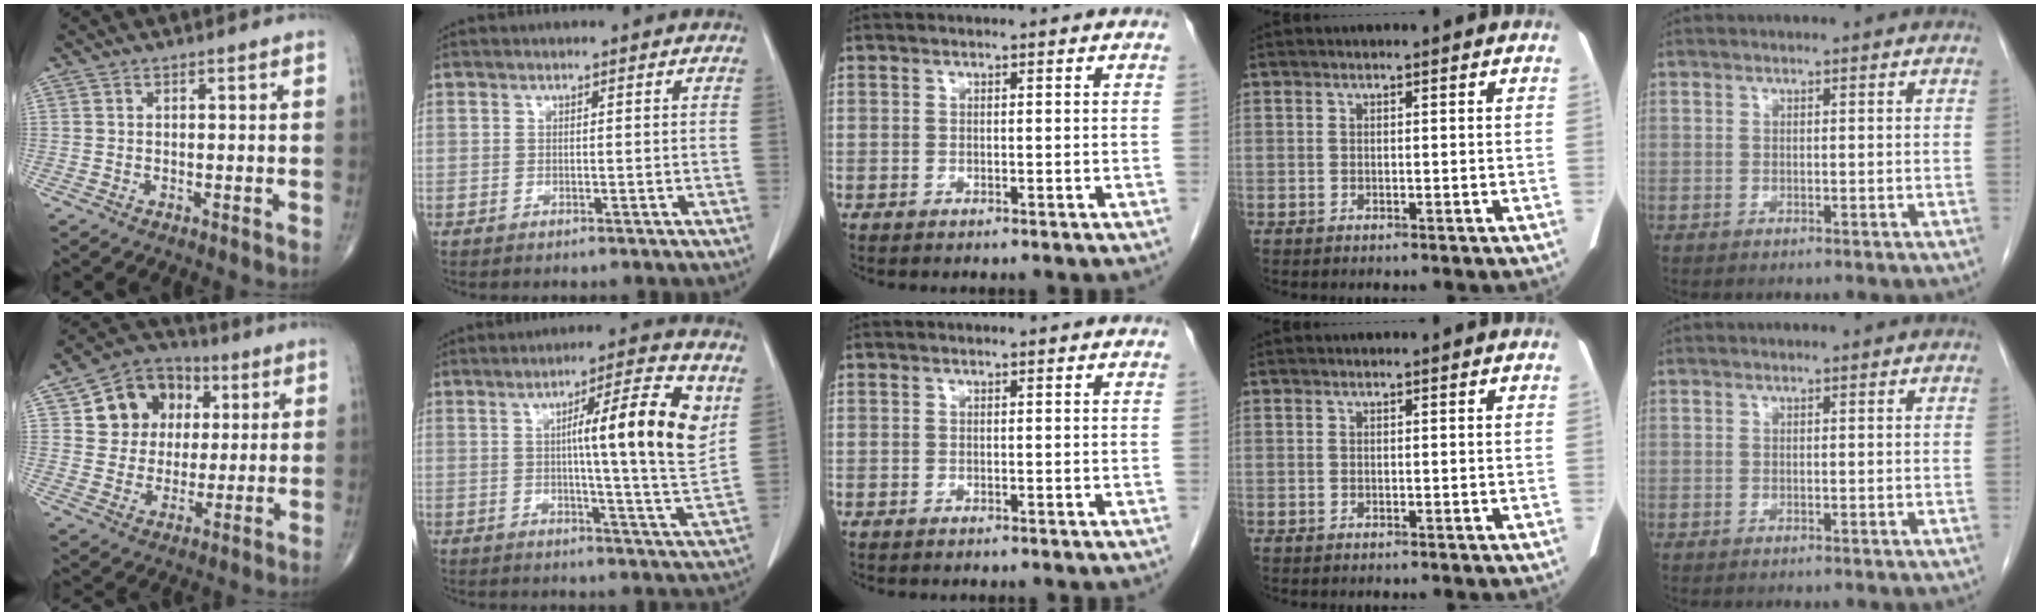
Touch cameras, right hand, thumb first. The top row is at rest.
{"thumb": {"total": 13.2, "force": [3.8, 11.3, 5.8], "torque": [-0.047, 0.001, 0.063]}, "index": {"total": 13.3, "force": [3.7, -0.1, 12.8], "torque": [-0.186, 0.001, 0.047]}}